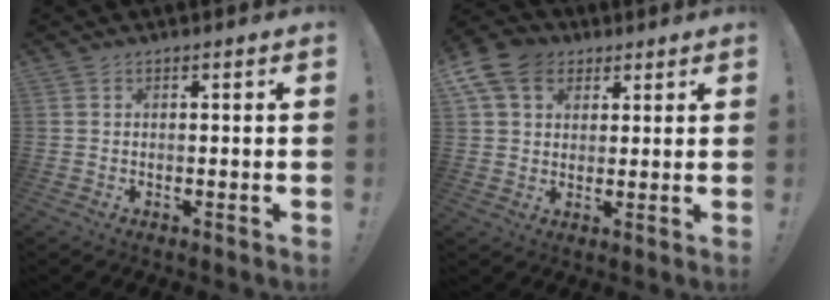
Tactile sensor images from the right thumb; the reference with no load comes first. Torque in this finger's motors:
{"motor_torque": [0.44, 0.51, 0.16, 0.00, 0.03]}